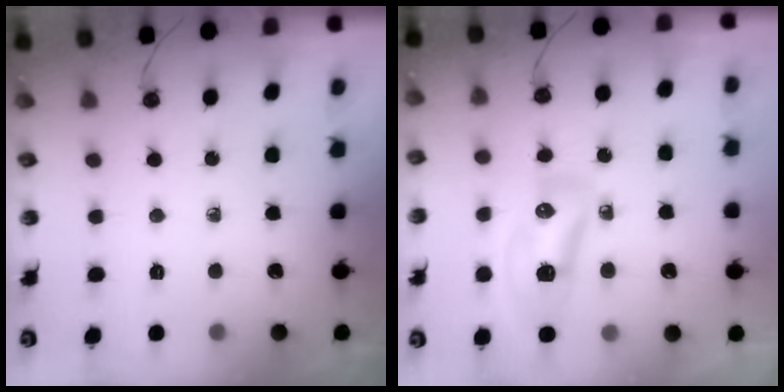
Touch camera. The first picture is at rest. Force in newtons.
{"total": 15.6, "press": 12.0, "slide": 10.0}